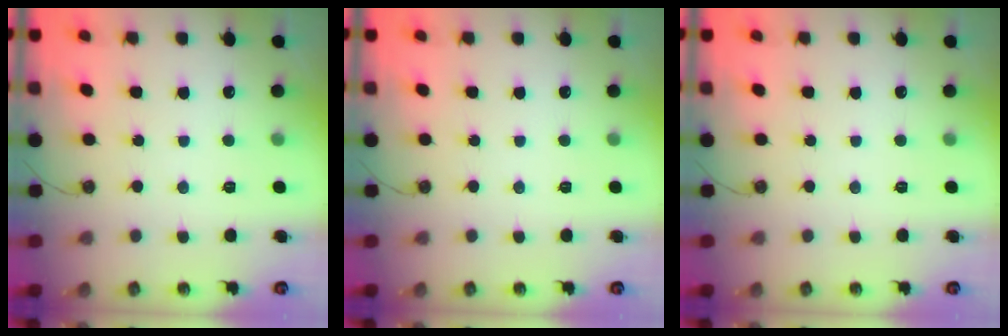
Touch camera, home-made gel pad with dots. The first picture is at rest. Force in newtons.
{"total": 0.0}
{"total": 0.0}